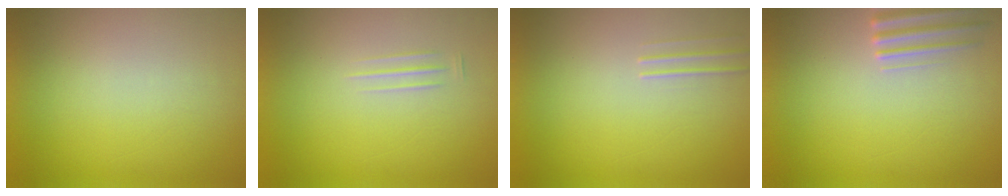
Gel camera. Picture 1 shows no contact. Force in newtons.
{"total": 1.4}
{"total": 1.3}
{"total": 2.8}